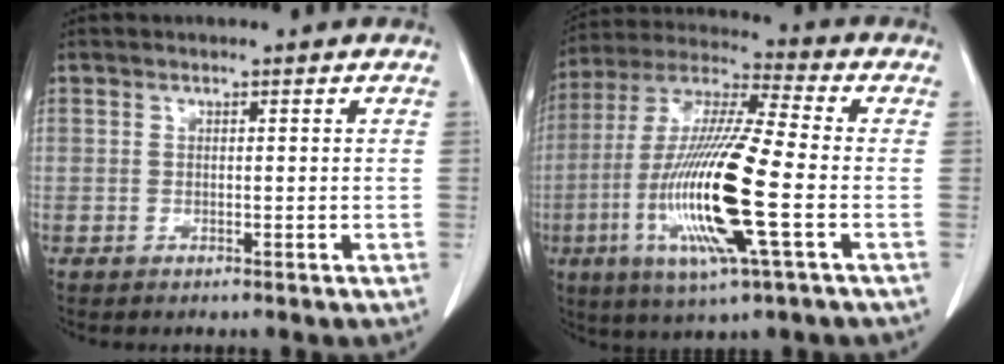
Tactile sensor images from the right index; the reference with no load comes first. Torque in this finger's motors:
{"motor_torque": [2.14, 0.00, 1.05, 0.21]}